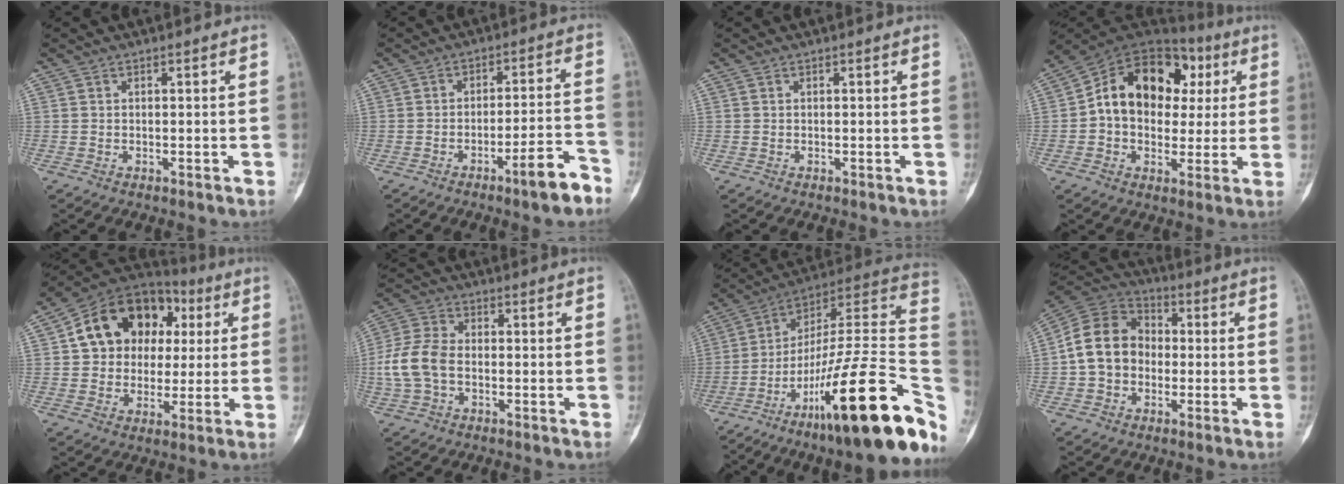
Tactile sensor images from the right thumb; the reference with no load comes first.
{"total": 7.8, "force": [-5.3, 1.1, 5.7], "torque": [-0.084, 0.040, -0.077]}
{"total": 0.0}
{"total": 18.3, "force": [2.7, 13.5, 12.1], "torque": [-0.153, 0.035, 0.040]}
{"total": 17.7, "force": [3.9, 14.0, 10.1], "torque": [-0.121, 0.025, 0.062]}
{"total": 8.8, "force": [-1.2, 5.9, 6.4], "torque": [-0.140, 0.020, -0.030]}
{"total": 31.6, "force": [-13.3, 7.0, 27.8], "torque": [-0.340, 0.083, -0.203]}
{"total": 13.2, "force": [-0.8, 10.7, 7.6], "torque": [-0.121, 0.037, -0.026]}